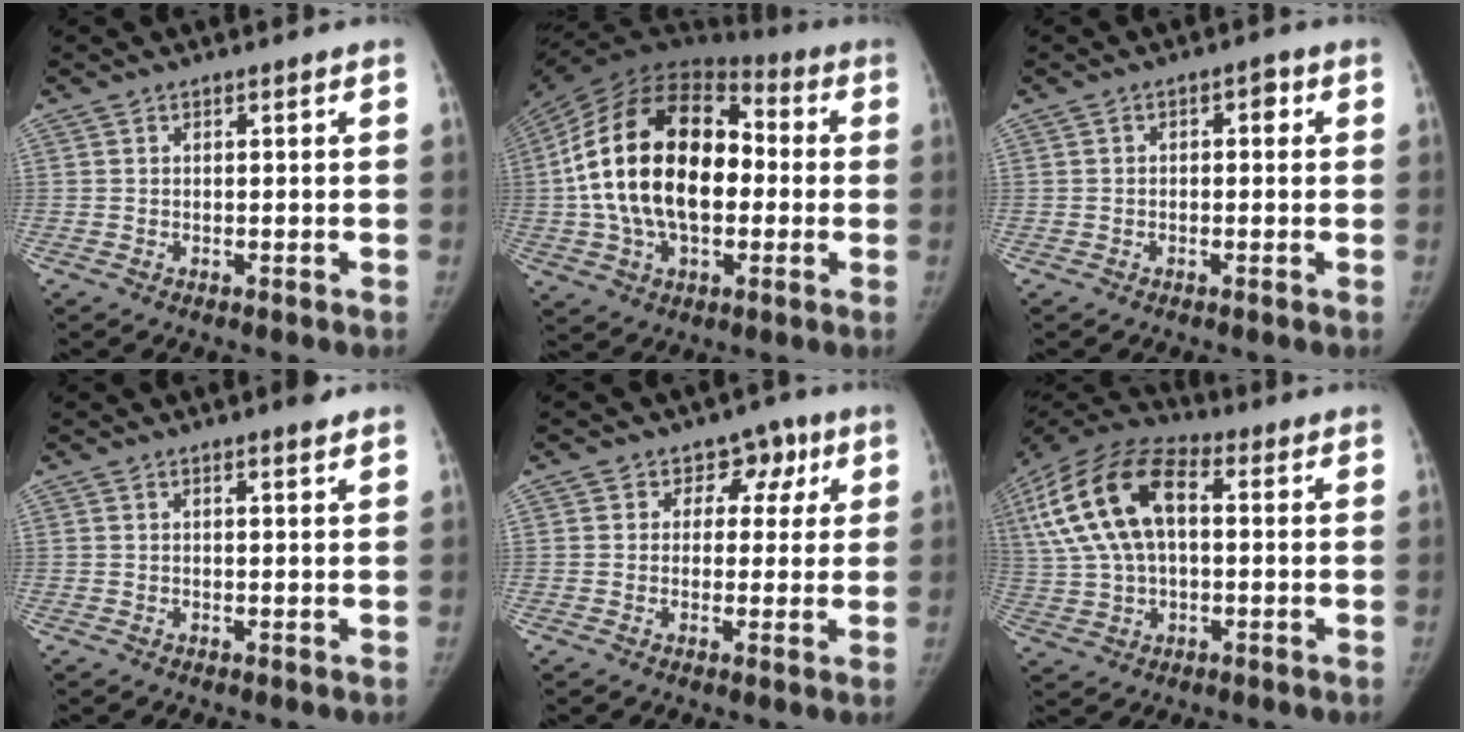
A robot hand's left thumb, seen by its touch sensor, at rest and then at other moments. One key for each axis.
{"total": 26.3, "fx": -0.2, "fy": 16.0, "fz": 20.9, "tx": -0.378, "ty": 0.033, "tz": -0.006}
{"total": 2.7, "fx": 0.3, "fy": 1.7, "fz": 2.0, "tx": -0.013, "ty": 0.011, "tz": -0.002}
{"total": 2.0, "fx": 1.4, "fy": 0.4, "fz": 1.3, "tx": -0.015, "ty": -0.006, "tz": 0.018}
{"total": 6.3, "fx": 2.5, "fy": 5.3, "fz": 2.2, "tx": 0.020, "ty": 0.001, "tz": 0.026}
{"total": 19.3, "fx": 4.1, "fy": 10.9, "fz": 15.4, "tx": -0.310, "ty": 0.028, "tz": 0.064}